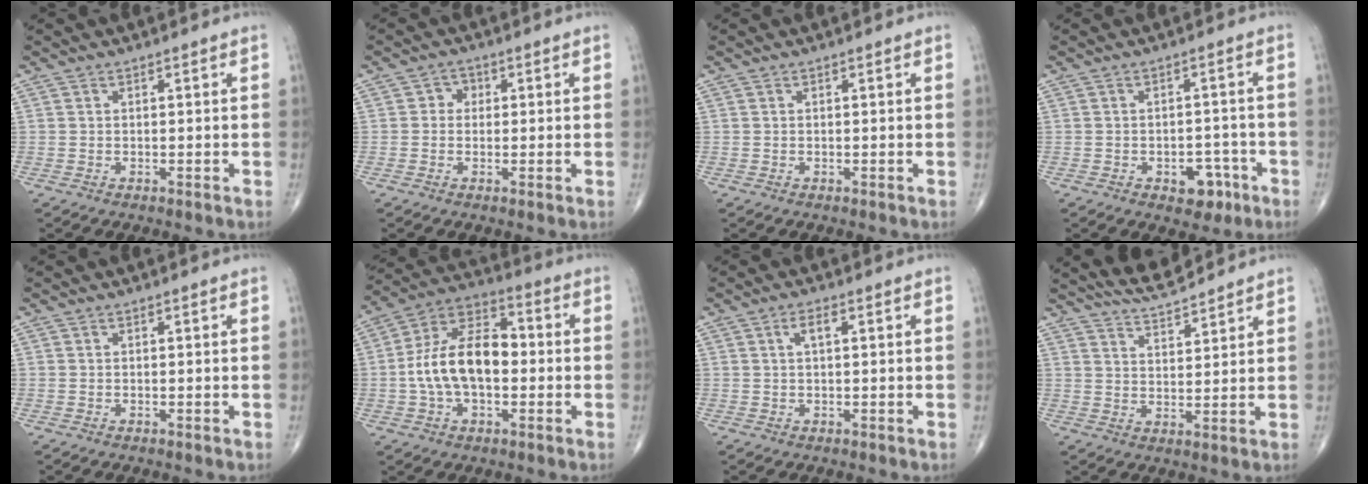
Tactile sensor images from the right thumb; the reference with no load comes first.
{"total": 2.4, "force": [0.2, 2.2, 1.0], "torque": [0.004, 0.007, -0.005]}
{"total": 0.0}
{"total": 5.5, "force": [-2.7, 3.6, 3.3], "torque": [-0.015, 0.022, -0.029]}
{"total": 0.0}
{"total": 15.3, "force": [-0.9, 8.9, 12.5], "torque": [-0.216, 0.039, -0.025]}
{"total": 2.3, "force": [0.7, 0.9, 2.0], "torque": [-0.037, 0.007, 0.012]}
{"total": 6.7, "force": [6.5, 0.5, 1.7], "torque": [-0.028, -0.033, 0.120]}